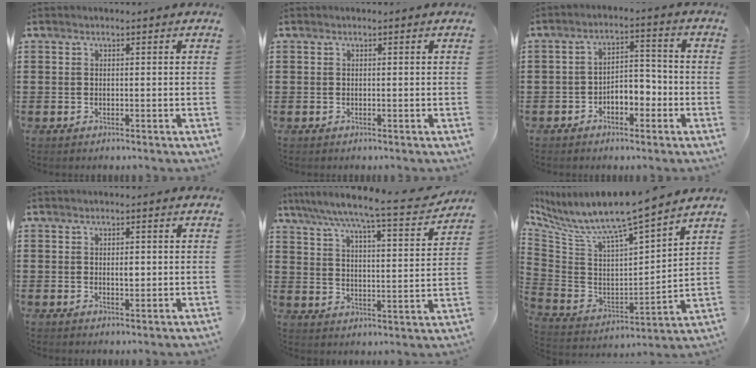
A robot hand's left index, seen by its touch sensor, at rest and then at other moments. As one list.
[{"total": 0.0}, {"total": 4.0, "force": [-2.7, 2.2, 2.1], "torque": [-0.040, 0.012, -0.055]}, {"total": 1.6, "force": [0.2, 0.6, 1.5], "torque": [-0.022, 0.001, 0.000]}, {"total": 7.3, "force": [6.5, -0.4, 3.4], "torque": [-0.094, -0.043, 0.104]}, {"total": 7.3, "force": [6.4, -0.1, 3.6], "torque": [-0.100, -0.065, 0.098]}]